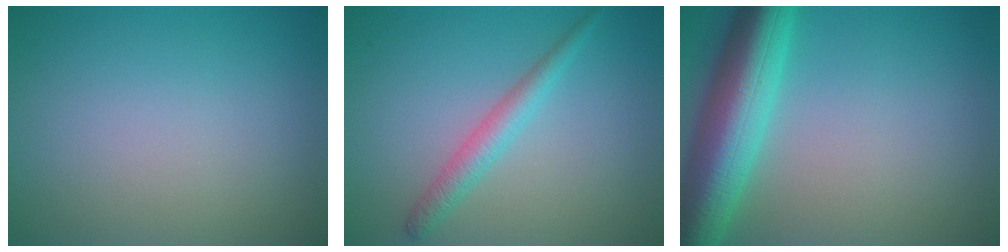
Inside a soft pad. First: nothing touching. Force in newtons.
{"total": 2.4, "press": 2.4, "slide": 0.1}
{"total": 8.9, "press": 8.9, "slide": 0.3}